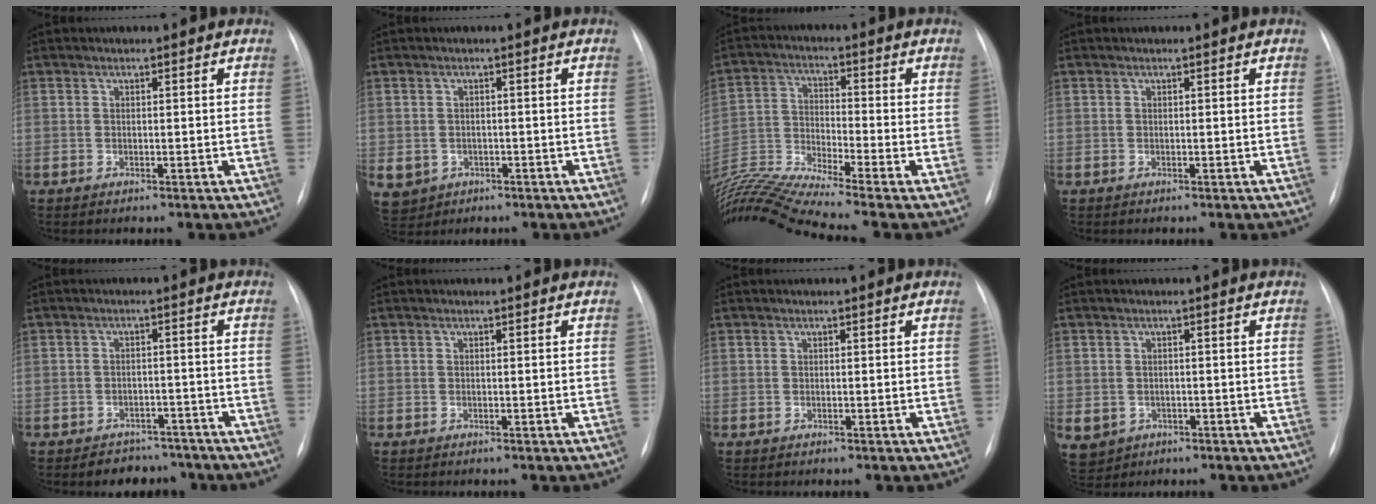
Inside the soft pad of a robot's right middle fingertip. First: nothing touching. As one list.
[{"total": 6.1, "force": [-2.4, 5.3, 1.8], "torque": [-0.042, 0.002, -0.028]}, {"total": 14.2, "force": [-12.6, -2.6, 5.9], "torque": [-0.121, -0.011, -0.232]}, {"total": 0.0}, {"total": 5.4, "force": [-4.5, 2.9, 0.3], "torque": [0.011, 0.015, -0.061]}, {"total": 0.0}, {"total": 0.0}, {"total": 6.5, "force": [-2.6, 5.6, 2.1], "torque": [-0.055, 0.001, -0.029]}]